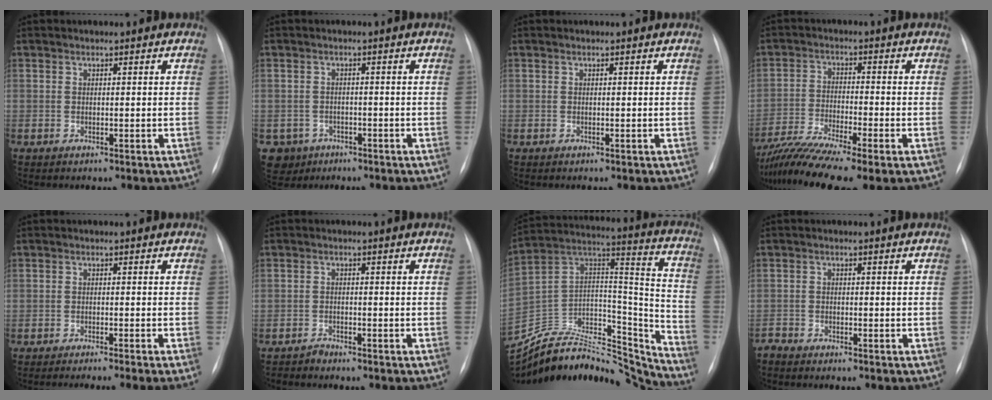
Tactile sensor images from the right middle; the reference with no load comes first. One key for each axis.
{"total": 4.5, "fx": -2.5, "fy": 3.8, "fz": 0.0, "tx": -0.001, "ty": 0.005, "tz": -0.039}
{"total": 0.0}
{"total": 12.7, "fx": -9.5, "fy": 0.9, "fz": 8.4, "tx": -0.162, "ty": -0.026, "tz": -0.163}
{"total": 9.7, "fx": -8.3, "fy": -1.5, "fz": 4.9, "tx": -0.042, "ty": -0.023, "tz": -0.113}
{"total": 1.3, "fx": -1.3, "fy": 0.1, "fz": 0.0, "tx": 0.001, "ty": -0.002, "tz": -0.021}
{"total": 31.4, "fx": -29.4, "fy": 5.9, "fz": 9.3, "tx": -0.168, "ty": 0.009, "tz": -0.457}
{"total": 1.9, "fx": -1.9, "fy": 0.0, "fz": 0.0, "tx": 0.001, "ty": -0.007, "tz": -0.034}